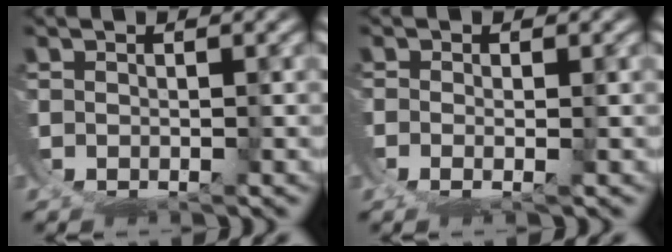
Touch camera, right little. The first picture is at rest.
{"total": 1.8, "force": [0.3, -1.4, 1.1], "torque": [-0.015, -0.005, 0.008]}